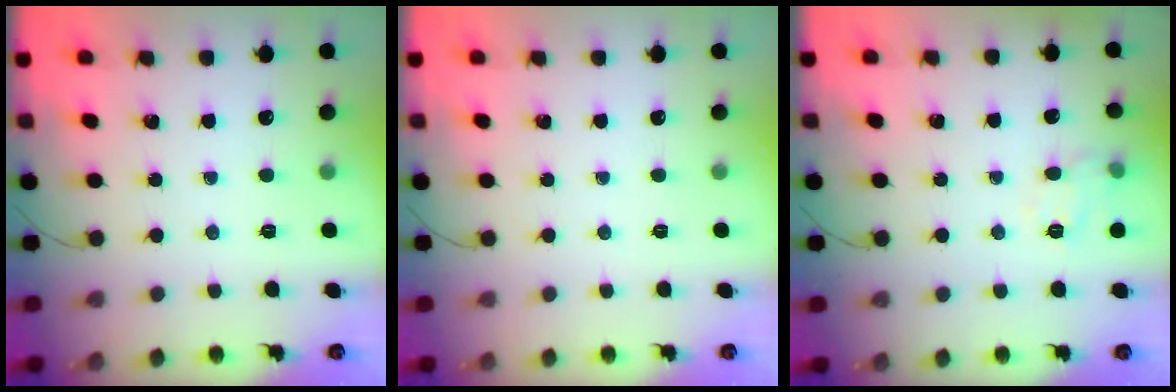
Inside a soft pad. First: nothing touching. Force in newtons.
{"total": 0.0}
{"total": 9.0, "press": 9.0, "slide": 0.6}